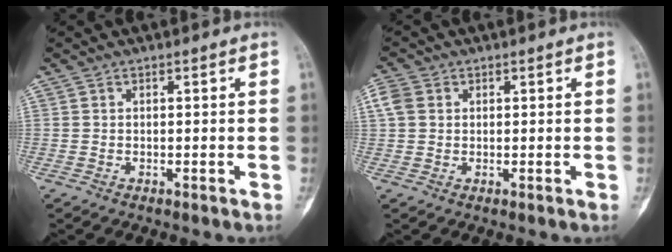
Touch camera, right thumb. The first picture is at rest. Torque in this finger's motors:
{"motor_torque": [-0.23, 0.29, 0.29, 0.11, 0.01]}